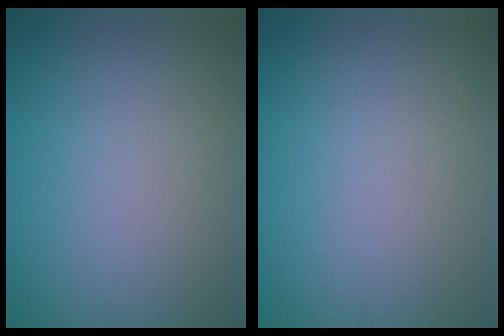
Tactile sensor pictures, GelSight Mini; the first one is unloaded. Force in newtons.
{"total": 0.0}